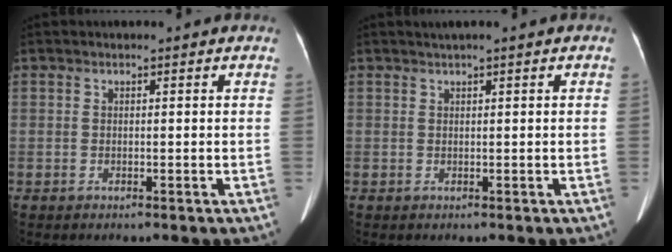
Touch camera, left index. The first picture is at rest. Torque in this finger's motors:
{"motor_torque": [-0.13, -0.31, -0.42, -0.08]}